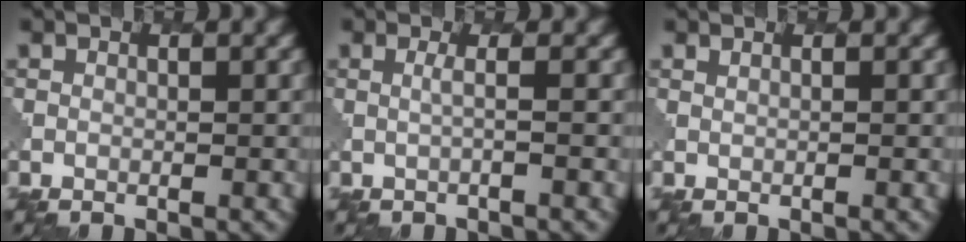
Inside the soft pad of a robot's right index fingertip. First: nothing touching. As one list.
[{"total": 1.4, "force": [0.6, 0.4, 1.2], "torque": [-0.017, -0.003, 0.001]}, {"total": 1.1, "force": [0.9, 0.4, 0.5], "torque": [-0.007, -0.003, 0.008]}]